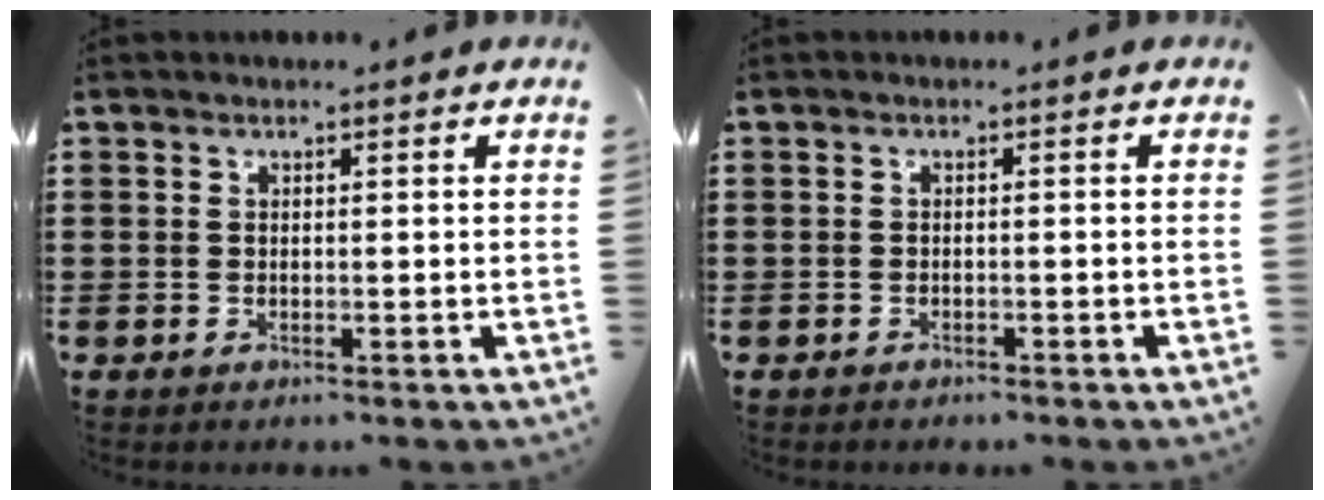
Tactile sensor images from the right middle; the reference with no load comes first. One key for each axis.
{"total": 0.8, "fx": -0.7, "fy": 0.2, "fz": 0.0, "tx": -0.001, "ty": 0.001, "tz": -0.017}